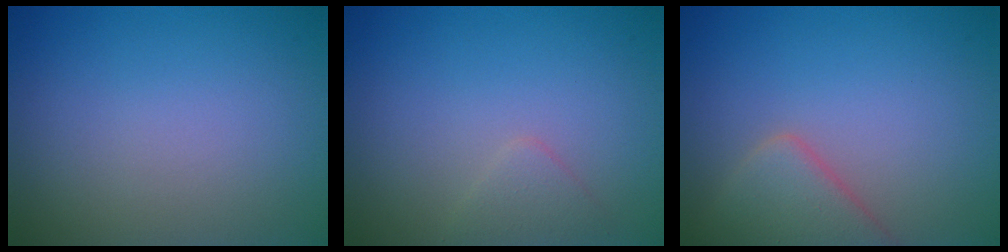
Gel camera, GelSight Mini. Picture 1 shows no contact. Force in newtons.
{"total": 1.4, "press": 1.4, "slide": 0.1}
{"total": 4.1, "press": 4.1, "slide": 0.1}